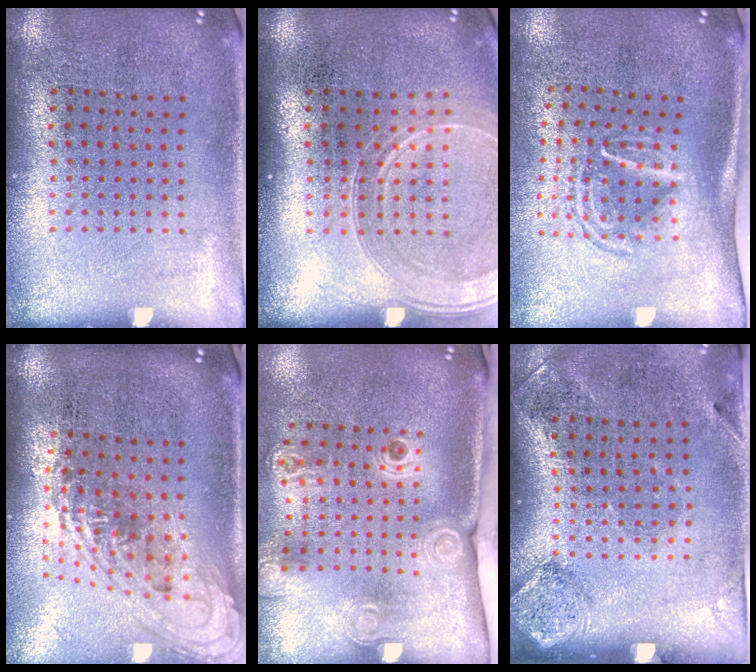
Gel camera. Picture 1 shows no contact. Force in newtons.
{"total": 1.6, "press": 1.5, "slide": 0.7}
{"total": 1.7, "press": 1.2, "slide": 1.2}
{"total": 1.8, "press": 1.3, "slide": 1.2}
{"total": 2.3, "press": 1.7, "slide": 1.6}
{"total": 1.9, "press": 1.1, "slide": 1.6}